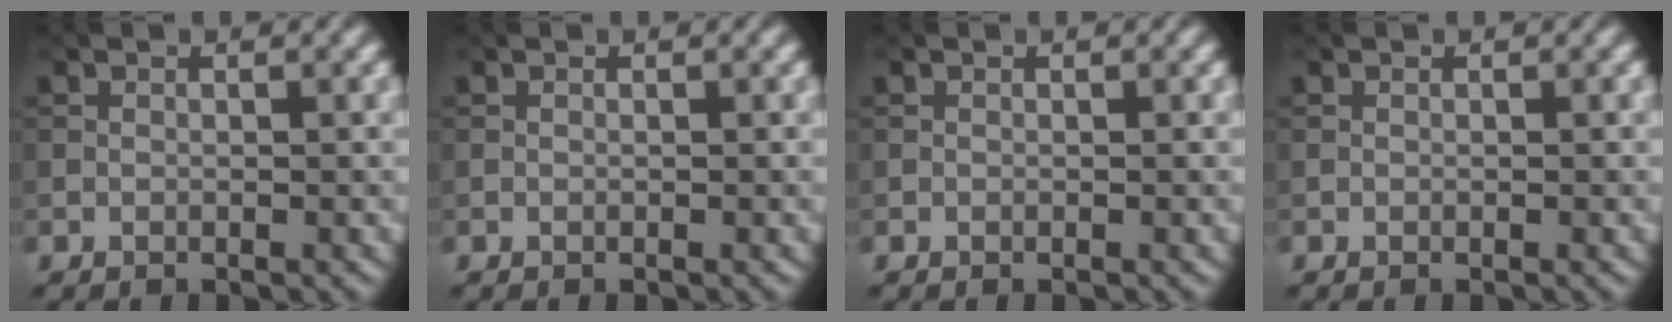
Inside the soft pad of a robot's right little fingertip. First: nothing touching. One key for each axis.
{"total": 0.0}
{"total": 0.0}
{"total": 0.0}